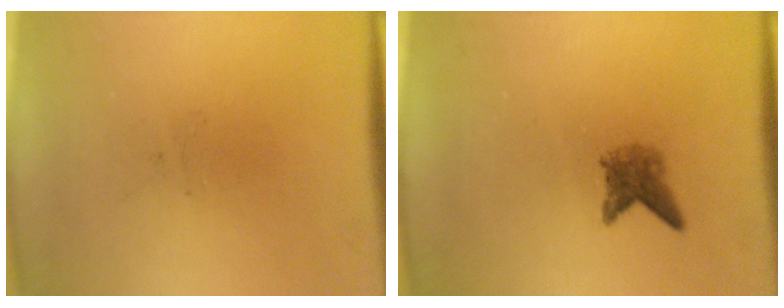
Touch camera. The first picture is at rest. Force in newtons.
{"total": 2.3}